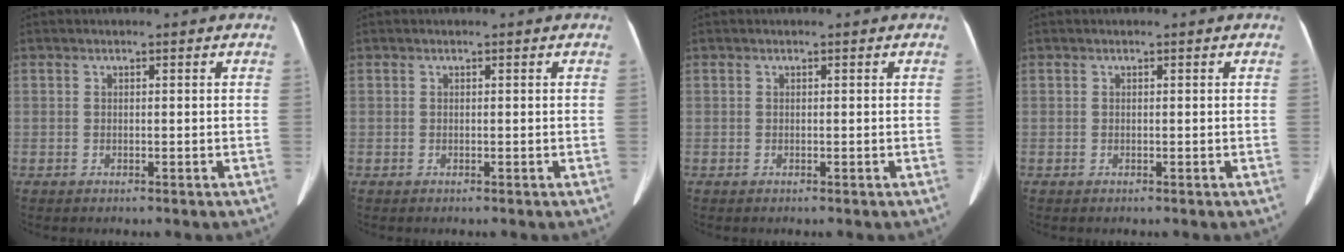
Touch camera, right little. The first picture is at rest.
{"total": 0.0}
{"total": 0.0}
{"total": 0.0}